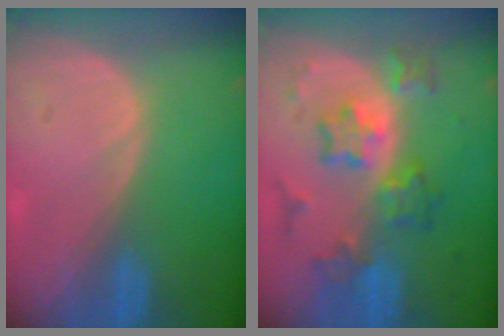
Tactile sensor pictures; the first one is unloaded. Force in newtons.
{"total": 8.0, "press": 8.0, "slide": 0.5}